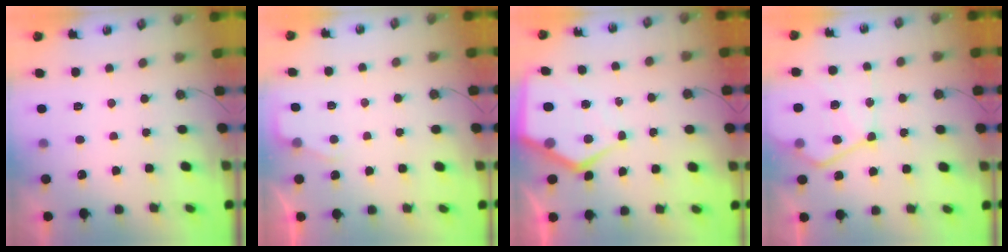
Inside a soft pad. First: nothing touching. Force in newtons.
{"total": 2.8, "press": 2.7, "slide": 0.5}
{"total": 12.1, "press": 12.0, "slide": 1.4}
{"total": 15.7, "press": 15.6, "slide": 1.6}